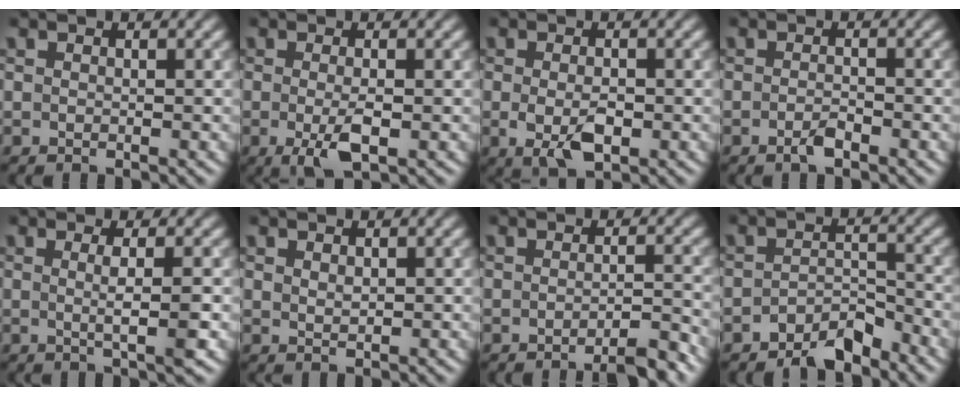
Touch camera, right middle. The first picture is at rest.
{"total": 3.1, "force": [-0.8, 0.7, 2.9], "torque": [-0.057, -0.012, -0.014]}
{"total": 3.3, "force": [-0.7, 1.6, 2.8], "torque": [-0.056, -0.009, -0.011]}
{"total": 1.3, "force": [-0.9, 0.3, 0.9], "torque": [-0.020, 0.000, -0.017]}
{"total": 2.8, "force": [0.0, 0.5, 2.8], "torque": [-0.043, -0.002, -0.004]}
{"total": 0.8, "force": [0.4, 0.5, 0.6], "torque": [-0.012, -0.001, 0.010]}
{"total": 3.3, "force": [-2.4, 0.6, 2.3], "torque": [-0.020, 0.006, -0.042]}
{"total": 3.4, "force": [-2.8, 1.2, 1.5], "torque": [-0.021, 0.010, -0.055]}